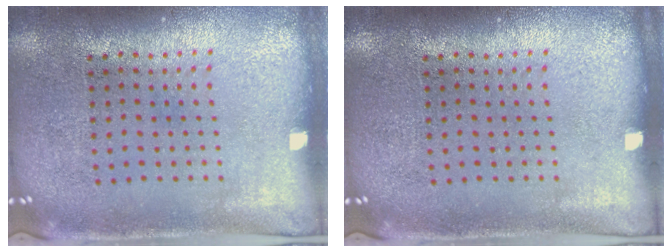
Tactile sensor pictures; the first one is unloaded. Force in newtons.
{"total": 0.0}